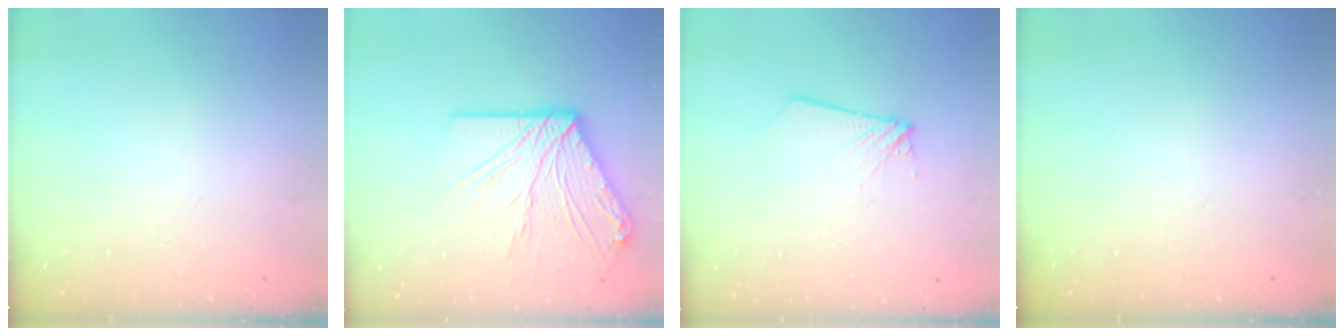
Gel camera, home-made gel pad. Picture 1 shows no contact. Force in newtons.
{"total": 16.9, "press": 16.7, "slide": 2.1}
{"total": 2.1, "press": 2.1, "slide": 0.2}
{"total": 0.0}